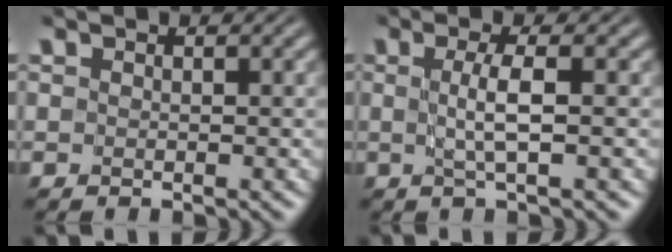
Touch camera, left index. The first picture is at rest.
{"total": 2.4, "force": [-0.1, 0.2, 2.4], "torque": [-0.046, 0.000, -0.002]}